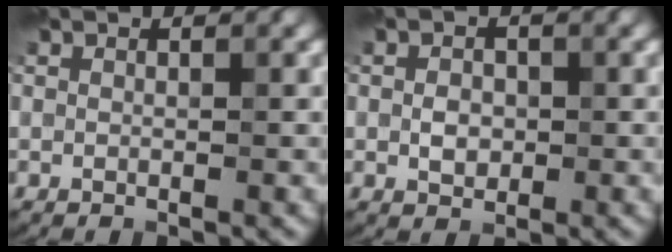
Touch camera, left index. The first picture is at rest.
{"total": 1.9, "force": [-0.1, 1.5, 1.2], "torque": [-0.022, -0.001, -0.005]}